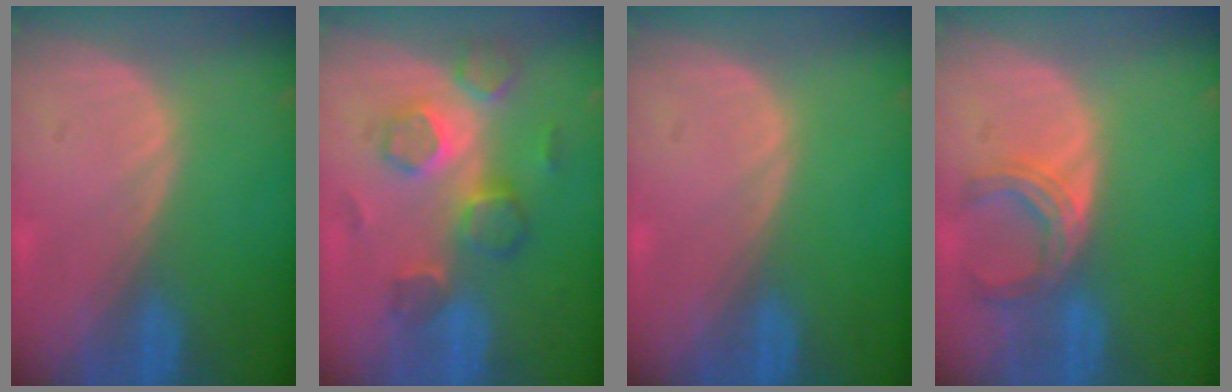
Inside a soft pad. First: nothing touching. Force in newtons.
{"total": 8.1, "press": 7.4, "slide": 3.3}
{"total": 0.0}
{"total": 4.9, "press": 4.8, "slide": 1.1}